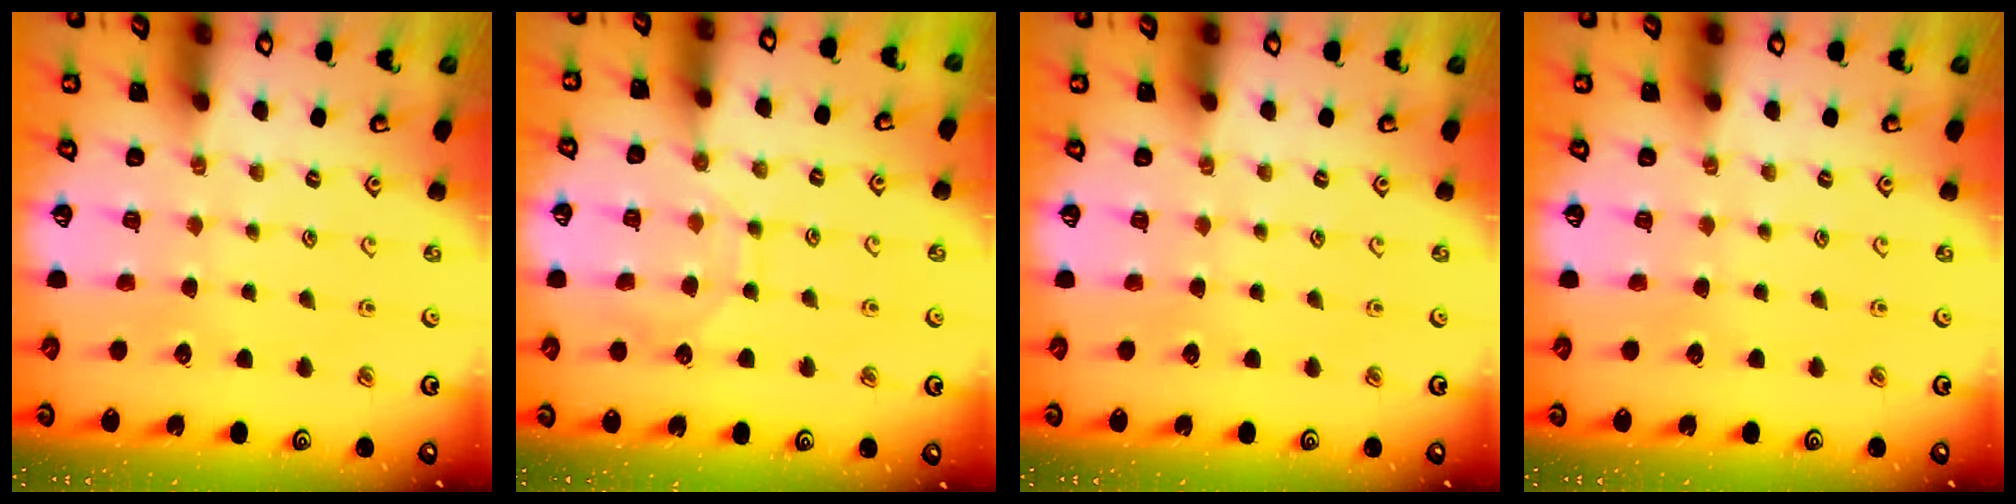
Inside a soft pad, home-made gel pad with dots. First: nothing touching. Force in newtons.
{"total": 8.1, "press": 8.1, "slide": 0.5}
{"total": 0.0}
{"total": 0.0}